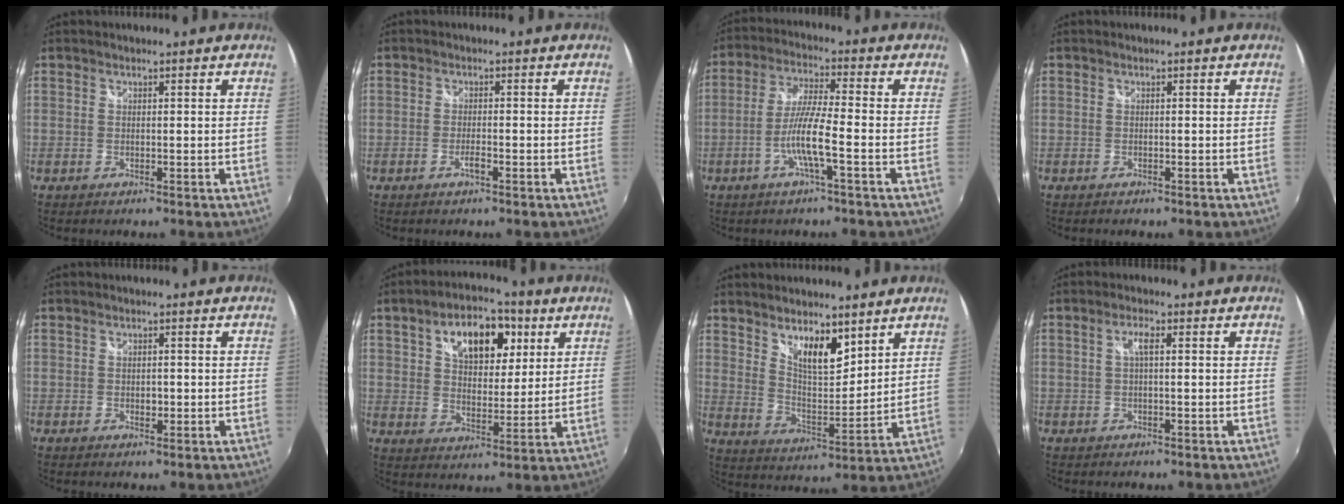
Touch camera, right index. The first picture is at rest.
{"total": 1.8, "force": [-1.1, 0.4, 1.4], "torque": [-0.032, 0.000, -0.022]}
{"total": 7.7, "force": [-3.0, -0.1, 7.1], "torque": [-0.147, 0.001, -0.058]}
{"total": 0.9, "force": [-0.7, 0.4, 0.3], "torque": [-0.010, -0.003, -0.012]}
{"total": 1.5, "force": [-0.3, 1.0, 1.0], "torque": [-0.016, 0.001, -0.005]}
{"total": 14.4, "force": [6.1, 8.3, 10.0], "torque": [-0.165, 0.028, 0.098]}
{"total": 9.2, "force": [6.3, 3.5, 5.8], "torque": [-0.093, -0.001, 0.114]}
{"total": 2.3, "force": [0.3, 0.4, 2.2], "torque": [-0.044, 0.005, 0.003]}